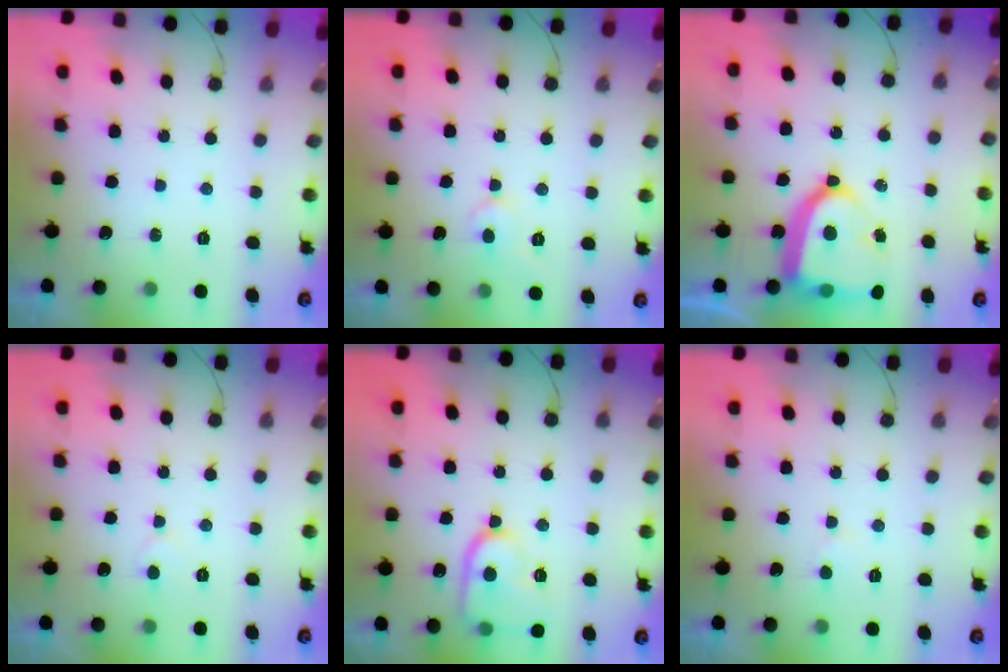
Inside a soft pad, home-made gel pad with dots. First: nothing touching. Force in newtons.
{"total": 4.6, "press": 4.6, "slide": 0.4}
{"total": 17.5, "press": 17.5, "slide": 1.5}
{"total": 3.8, "press": 3.8, "slide": 0.5}
{"total": 13.3, "press": 13.2, "slide": 1.4}
{"total": 2.5, "press": 2.5, "slide": 0.2}